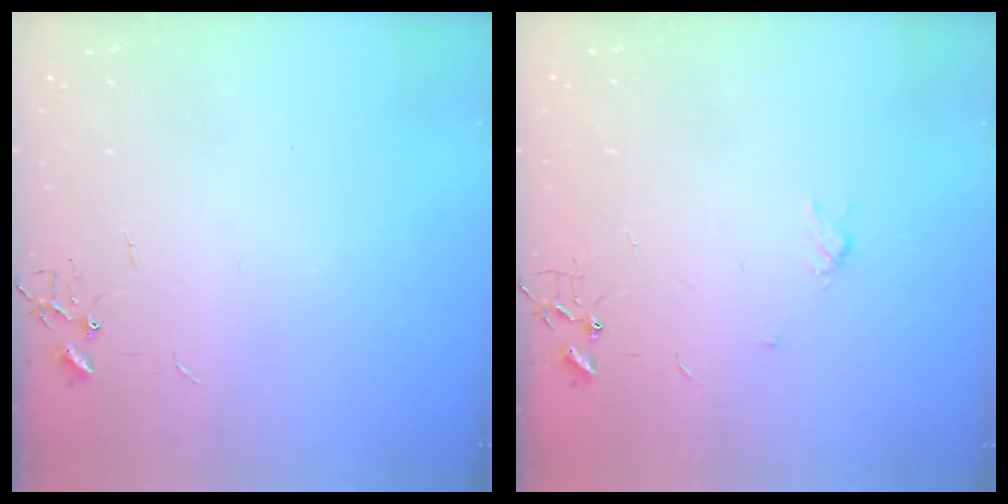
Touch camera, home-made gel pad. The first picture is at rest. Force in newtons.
{"total": 2.9, "press": 2.9, "slide": 0.5}